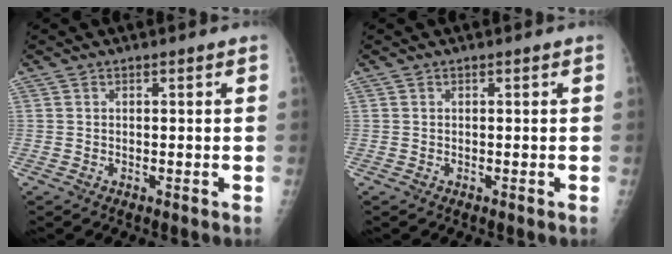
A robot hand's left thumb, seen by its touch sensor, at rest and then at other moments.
{"total": 0.0}